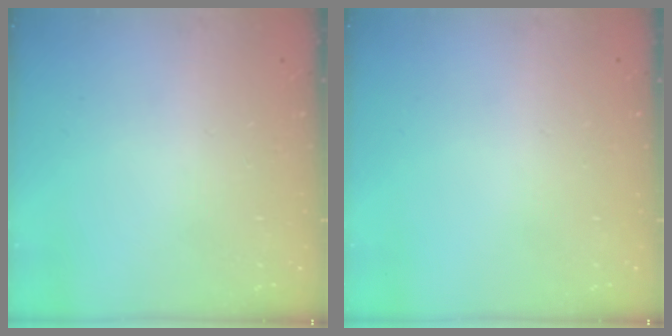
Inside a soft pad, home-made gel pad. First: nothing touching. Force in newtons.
{"total": 0.0}